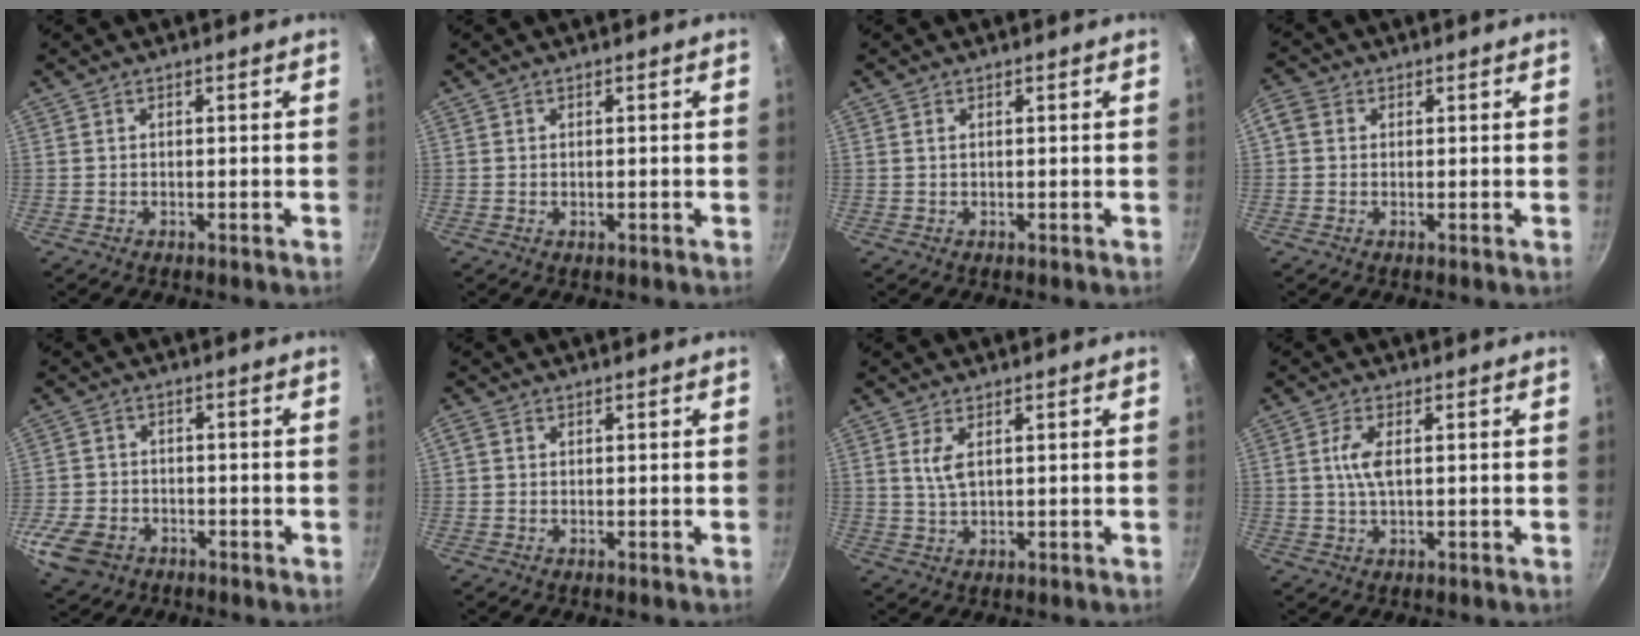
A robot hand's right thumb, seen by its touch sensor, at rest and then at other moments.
{"total": 0.5, "force": [0.0, 0.3, 0.5], "torque": [-0.005, 0.001, 0.000]}
{"total": 0.5, "force": [0.2, 0.2, 0.5], "torque": [-0.009, 0.001, 0.003]}
{"total": 3.0, "force": [0.5, 2.6, 1.4], "torque": [-0.026, 0.006, -0.003]}
{"total": 10.4, "force": [-4.6, 7.7, 5.4], "torque": [-0.120, 0.022, -0.083]}
{"total": 1.0, "force": [0.1, 0.8, 0.5], "torque": [-0.013, 0.004, 0.000]}
{"total": 3.5, "force": [1.1, 1.4, 3.0], "torque": [-0.061, -0.008, 0.025]}
{"total": 4.2, "force": [0.6, 1.5, 3.9], "torque": [-0.091, 0.004, 0.011]}